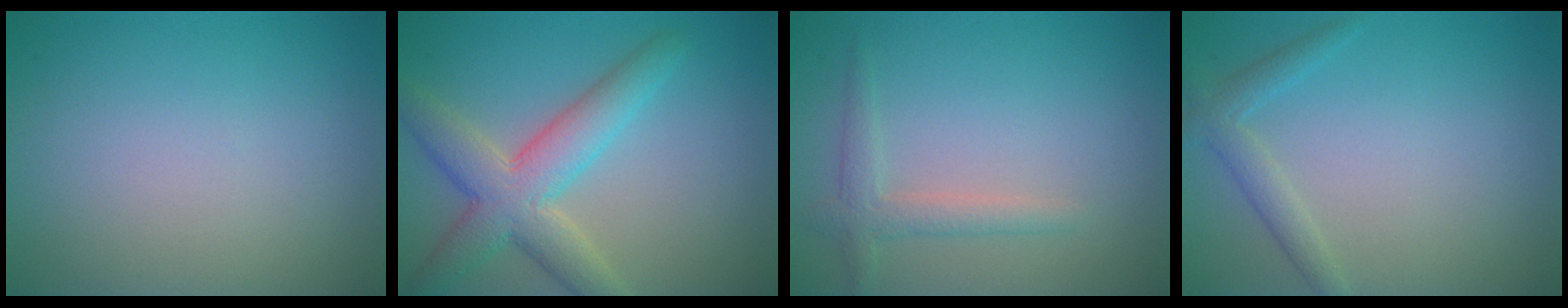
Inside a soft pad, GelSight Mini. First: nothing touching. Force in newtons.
{"total": 6.0, "press": 6.0, "slide": 0.2}
{"total": 2.1, "press": 2.1, "slide": 0.1}
{"total": 2.0, "press": 2.0, "slide": 0.1}